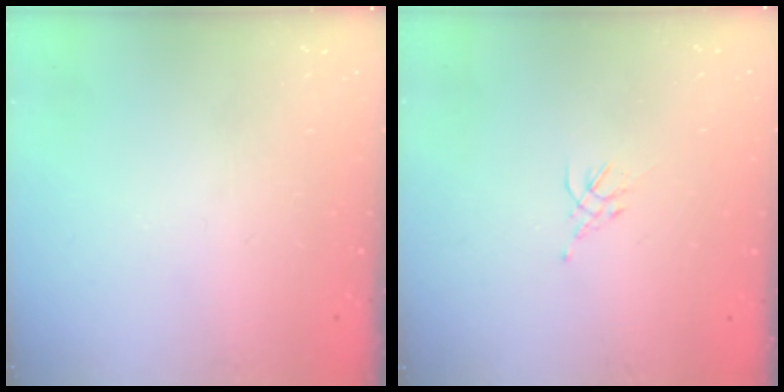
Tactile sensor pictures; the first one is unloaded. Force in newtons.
{"total": 1.5, "press": 1.4, "slide": 0.6}